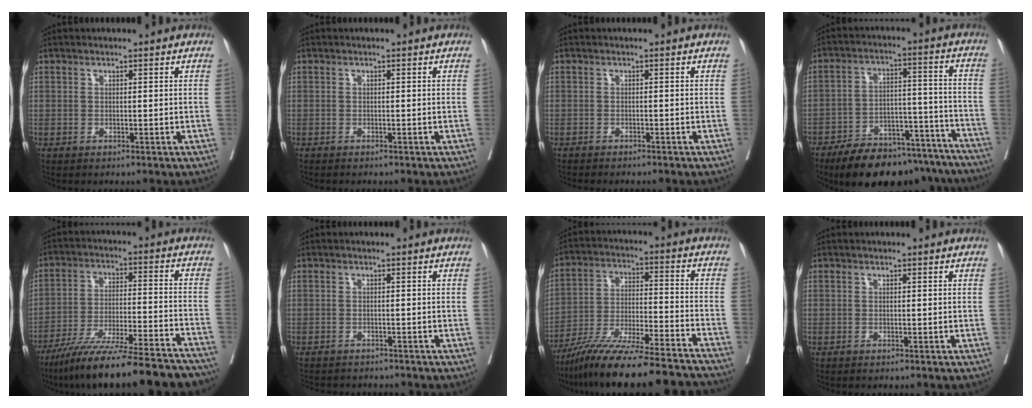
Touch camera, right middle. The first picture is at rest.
{"total": 1.6, "force": [-1.4, 0.3, 0.7], "torque": [-0.013, -0.003, -0.016]}
{"total": 5.5, "force": [-4.9, 0.9, 2.4], "torque": [-0.028, -0.008, -0.062]}
{"total": 20.8, "force": [-17.7, 7.1, 8.3], "torque": [-0.098, 0.025, -0.251]}
{"total": 23.7, "force": [-20.6, 1.5, 11.6], "torque": [-0.144, -0.025, -0.308]}
{"total": 6.7, "force": [-6.3, 1.8, 1.8], "torque": [-0.022, -0.003, -0.082]}
{"total": 22.1, "force": [-19.5, 0.8, 10.4], "torque": [-0.163, -0.025, -0.311]}
{"total": 0.0}